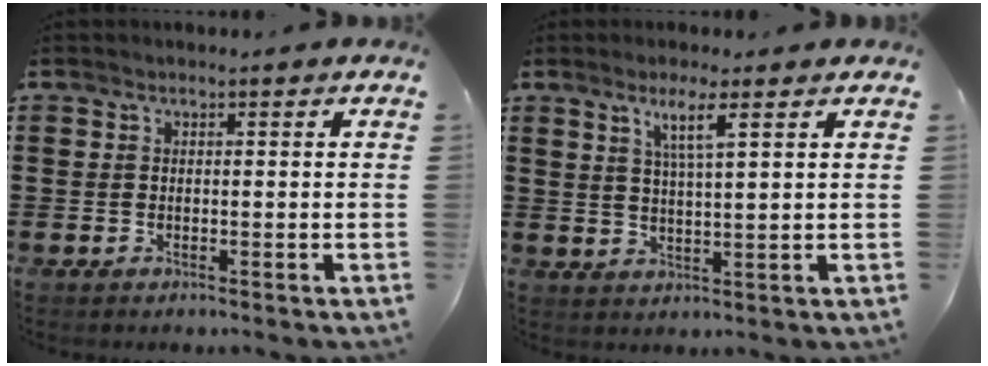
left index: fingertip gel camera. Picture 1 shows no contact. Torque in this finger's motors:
{"motor_torque": [0.14, -0.12, 0.19, 0.03]}